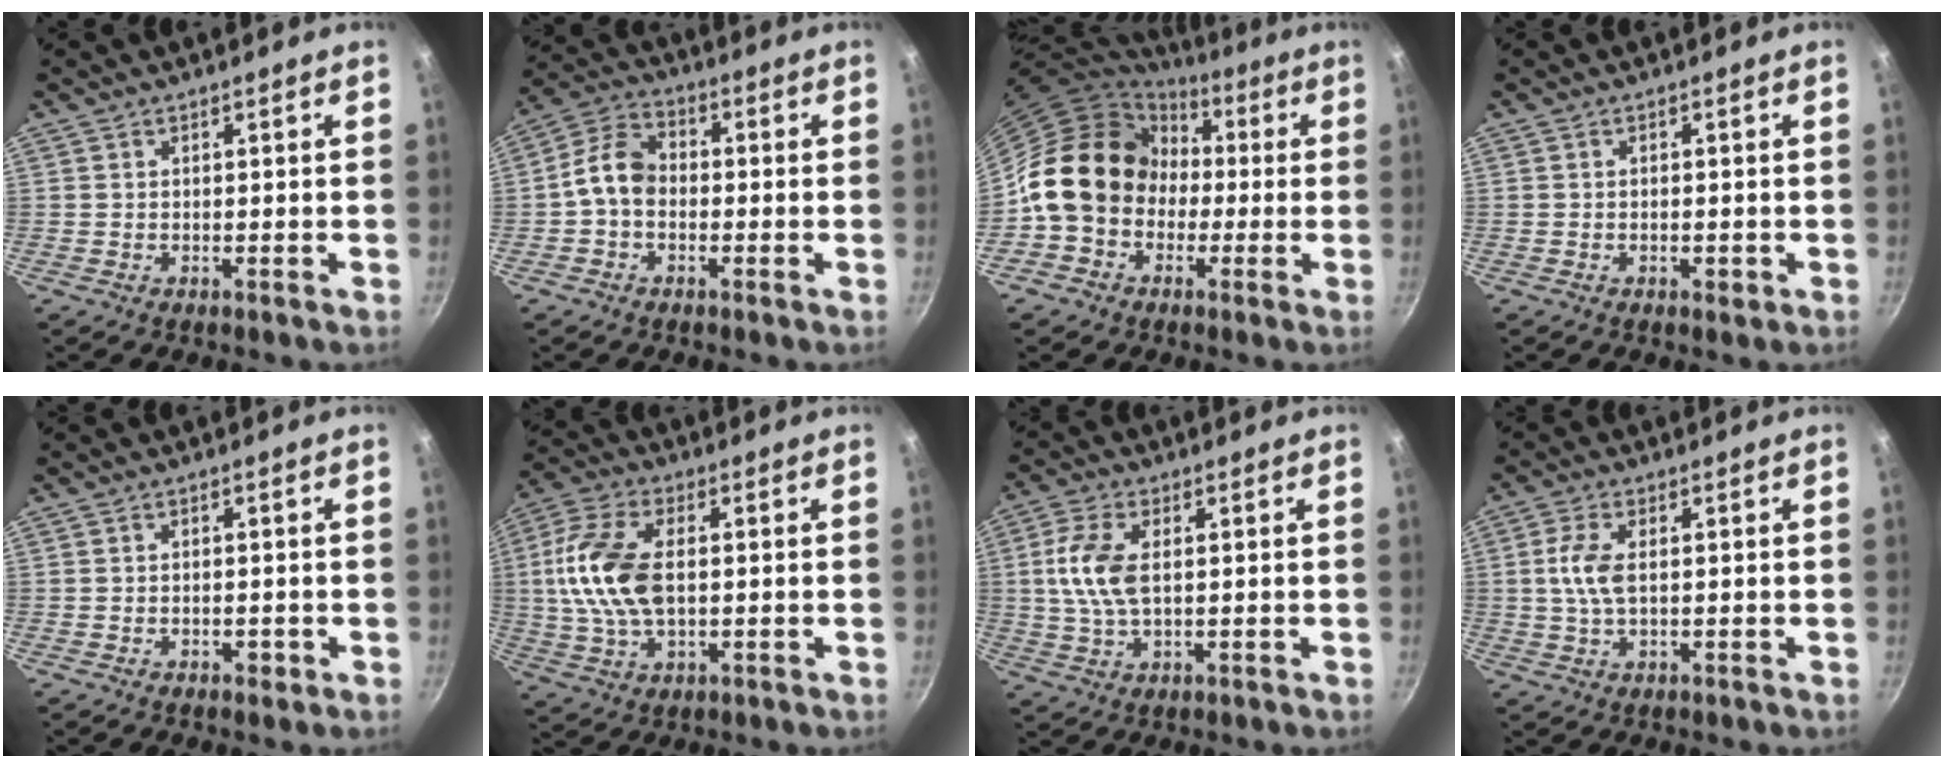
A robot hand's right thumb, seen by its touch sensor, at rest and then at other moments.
{"total": 7.5, "force": [-1.0, 5.4, 5.1], "torque": [-0.084, 0.028, -0.038]}
{"total": 17.2, "force": [-0.3, 14.4, 9.3], "torque": [-0.123, 0.049, -0.016]}
{"total": 1.6, "force": [-0.6, 0.9, 1.2], "torque": [-0.019, 0.001, -0.009]}
{"total": 1.7, "force": [-0.7, 1.0, 1.2], "torque": [-0.016, 0.003, -0.009]}
{"total": 14.3, "force": [0.9, 8.0, 11.8], "torque": [-0.234, 0.015, 0.008]}
{"total": 8.8, "force": [1.1, 4.6, 7.4], "torque": [-0.152, 0.007, 0.018]}
{"total": 5.6, "force": [0.6, 2.7, 4.9], "torque": [-0.106, 0.006, 0.009]}